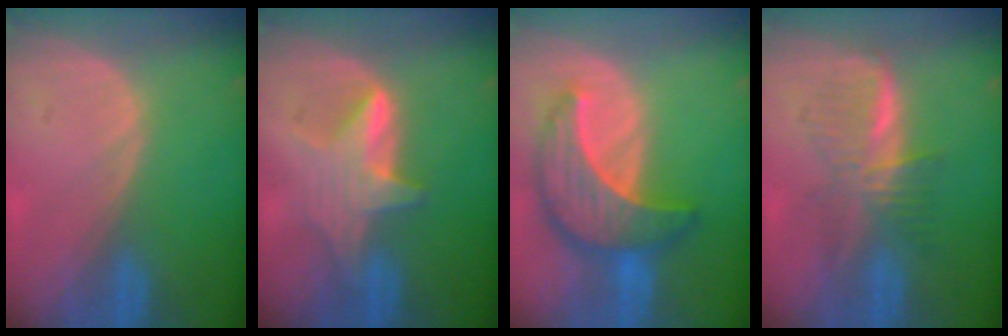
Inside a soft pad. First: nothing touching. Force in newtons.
{"total": 6.0, "press": 5.8, "slide": 1.2}
{"total": 9.7, "press": 9.7, "slide": 0.7}
{"total": 5.8, "press": 5.7, "slide": 0.8}